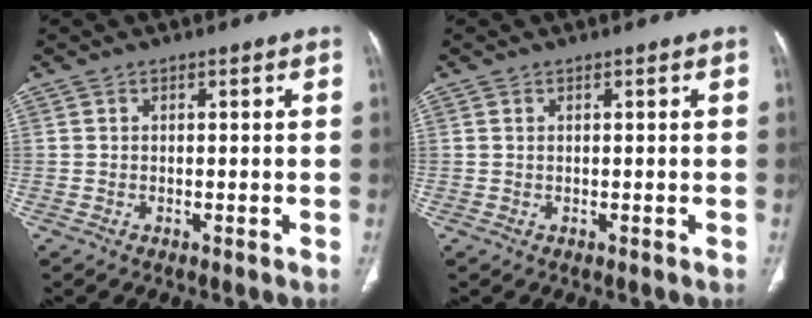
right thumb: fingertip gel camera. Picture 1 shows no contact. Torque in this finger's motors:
{"motor_torque": [0.16, -0.08, -0.26, 0.08, 0.04]}